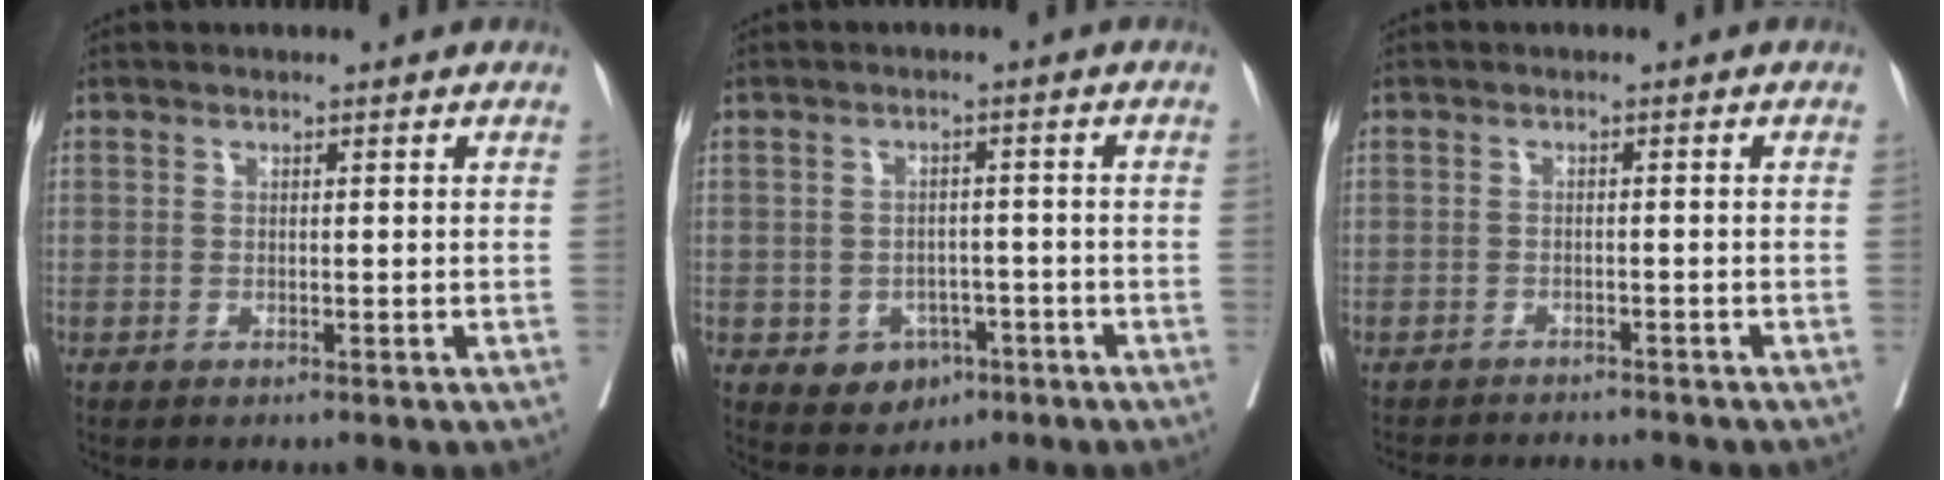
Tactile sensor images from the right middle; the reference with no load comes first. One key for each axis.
{"total": 5.4, "fx": -2.4, "fy": 4.3, "fz": 2.2, "tx": -0.027, "ty": 0.005, "tz": -0.024}
{"total": 6.6, "fx": -6.4, "fy": 1.0, "fz": 1.3, "tx": -0.011, "ty": -0.004, "tz": -0.086}